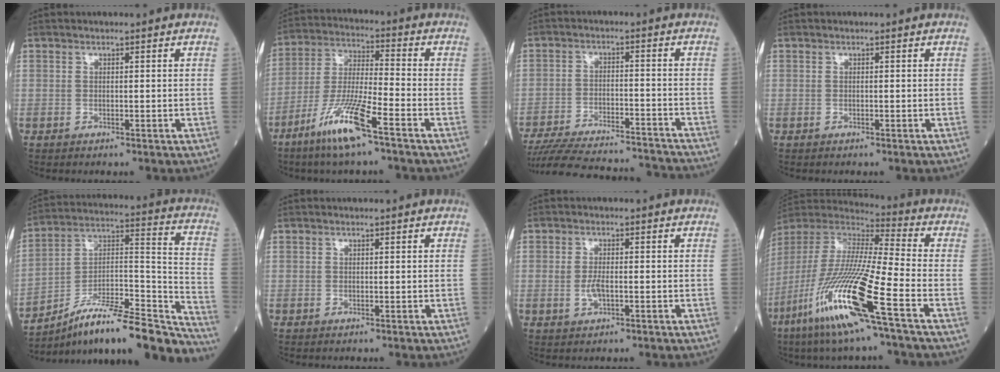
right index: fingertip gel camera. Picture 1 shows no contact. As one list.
[{"total": 11.2, "force": [-6.7, 0.2, 9.0], "torque": [-0.185, -0.022, -0.136]}, {"total": 20.8, "force": [-19.5, 2.7, 6.8], "torque": [-0.131, -0.021, -0.278]}, {"total": 0.0}, {"total": 24.2, "force": [-20.4, 3.3, 12.6], "torque": [-0.136, 0.036, -0.319]}, {"total": 0.0}, {"total": 2.3, "force": [-0.5, 0.8, 2.1], "torque": [-0.045, -0.001, -0.007]}, {"total": 21.3, "force": [-10.2, 0.0, 18.7], "torque": [-0.423, -0.062, -0.211]}]